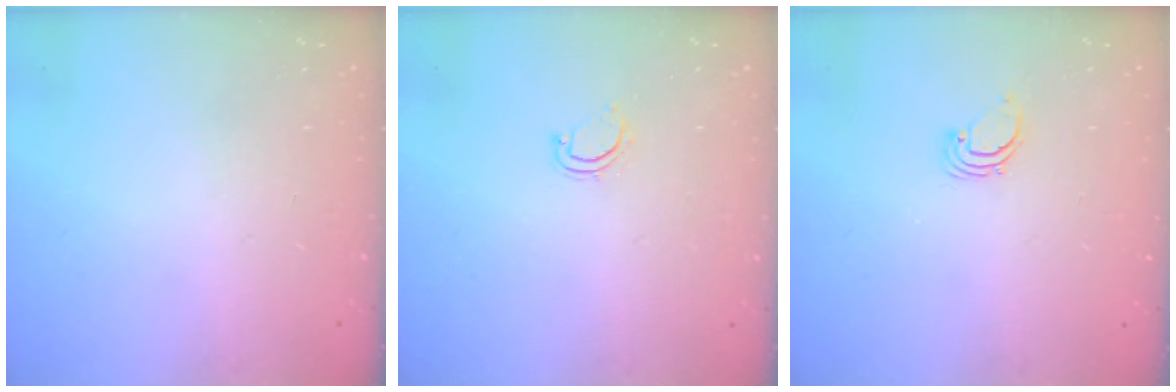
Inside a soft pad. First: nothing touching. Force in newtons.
{"total": 3.4, "press": 3.4, "slide": 0.3}
{"total": 1.7, "press": 1.7, "slide": 0.1}